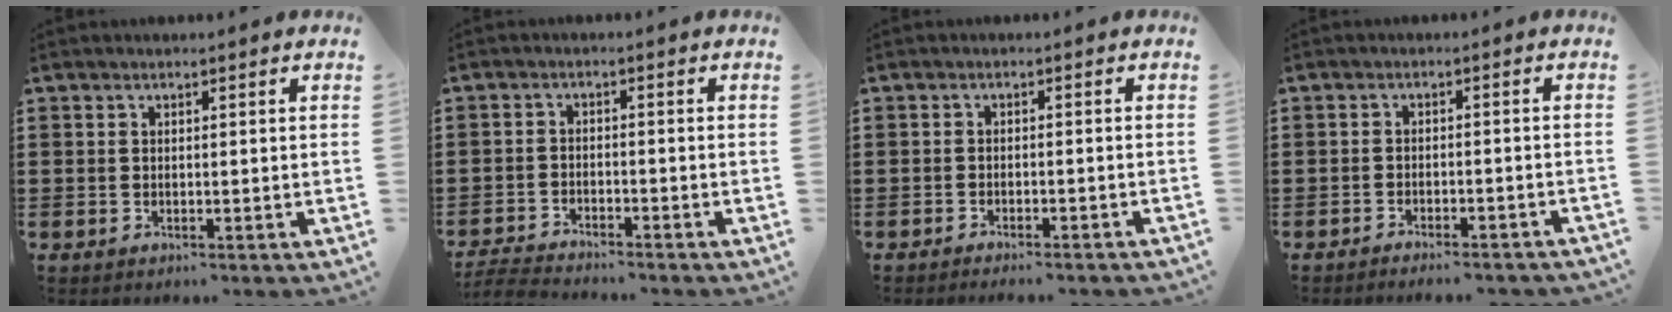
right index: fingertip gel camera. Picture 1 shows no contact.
{"total": 3.5, "force": [-3.5, 0.1, 0.4], "torque": [-0.023, -0.006, -0.077]}
{"total": 1.4, "force": [-1.4, -0.1, 0.3], "torque": [-0.008, 0.002, -0.027]}
{"total": 2.2, "force": [-2.2, 0.0, 0.4], "torque": [-0.012, 0.002, -0.045]}